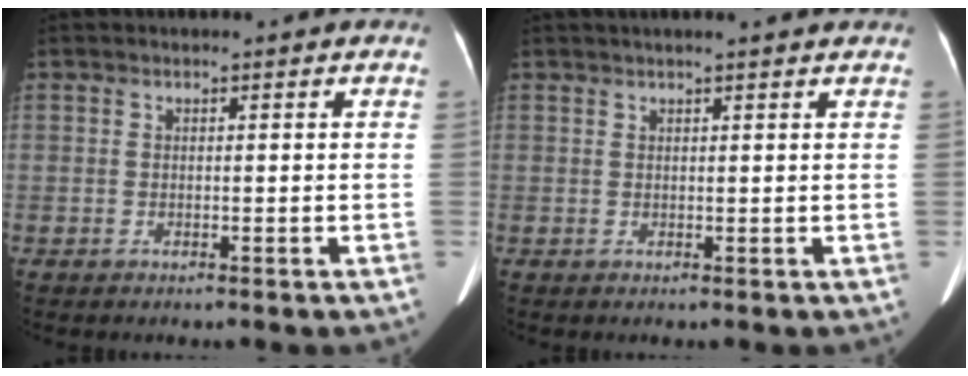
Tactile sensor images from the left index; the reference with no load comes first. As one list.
[{"total": 5.9, "force": [5.2, 0.0, 2.8], "torque": [-0.036, 0.029, 0.061]}]